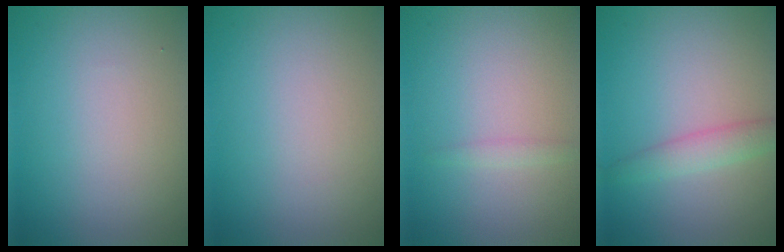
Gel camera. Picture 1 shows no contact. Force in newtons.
{"total": 0.0}
{"total": 0.8, "press": 0.8, "slide": 0.1}
{"total": 2.3, "press": 2.3, "slide": 0.0}